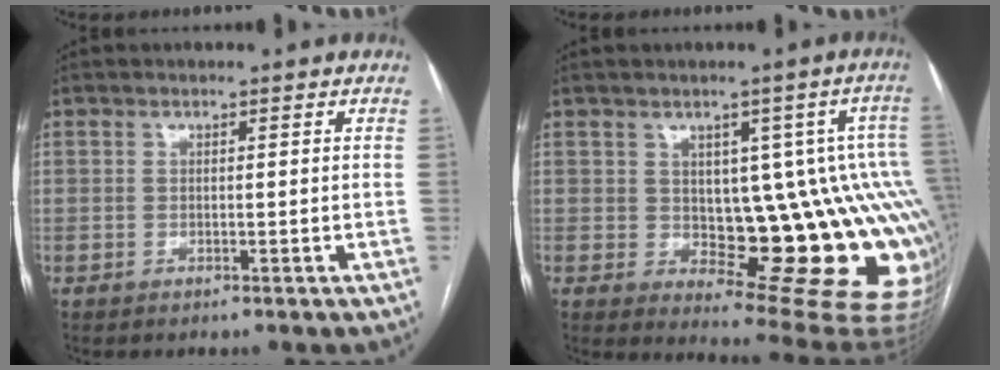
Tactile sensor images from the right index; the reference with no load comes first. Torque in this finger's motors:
{"motor_torque": [1.69, -0.25, 0.50, 0.06]}